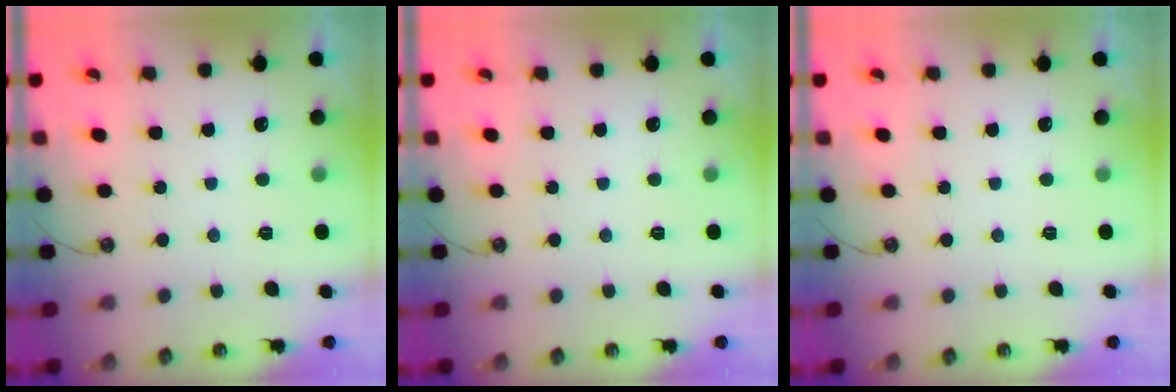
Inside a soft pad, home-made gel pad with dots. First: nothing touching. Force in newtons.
{"total": 0.0}
{"total": 0.0}